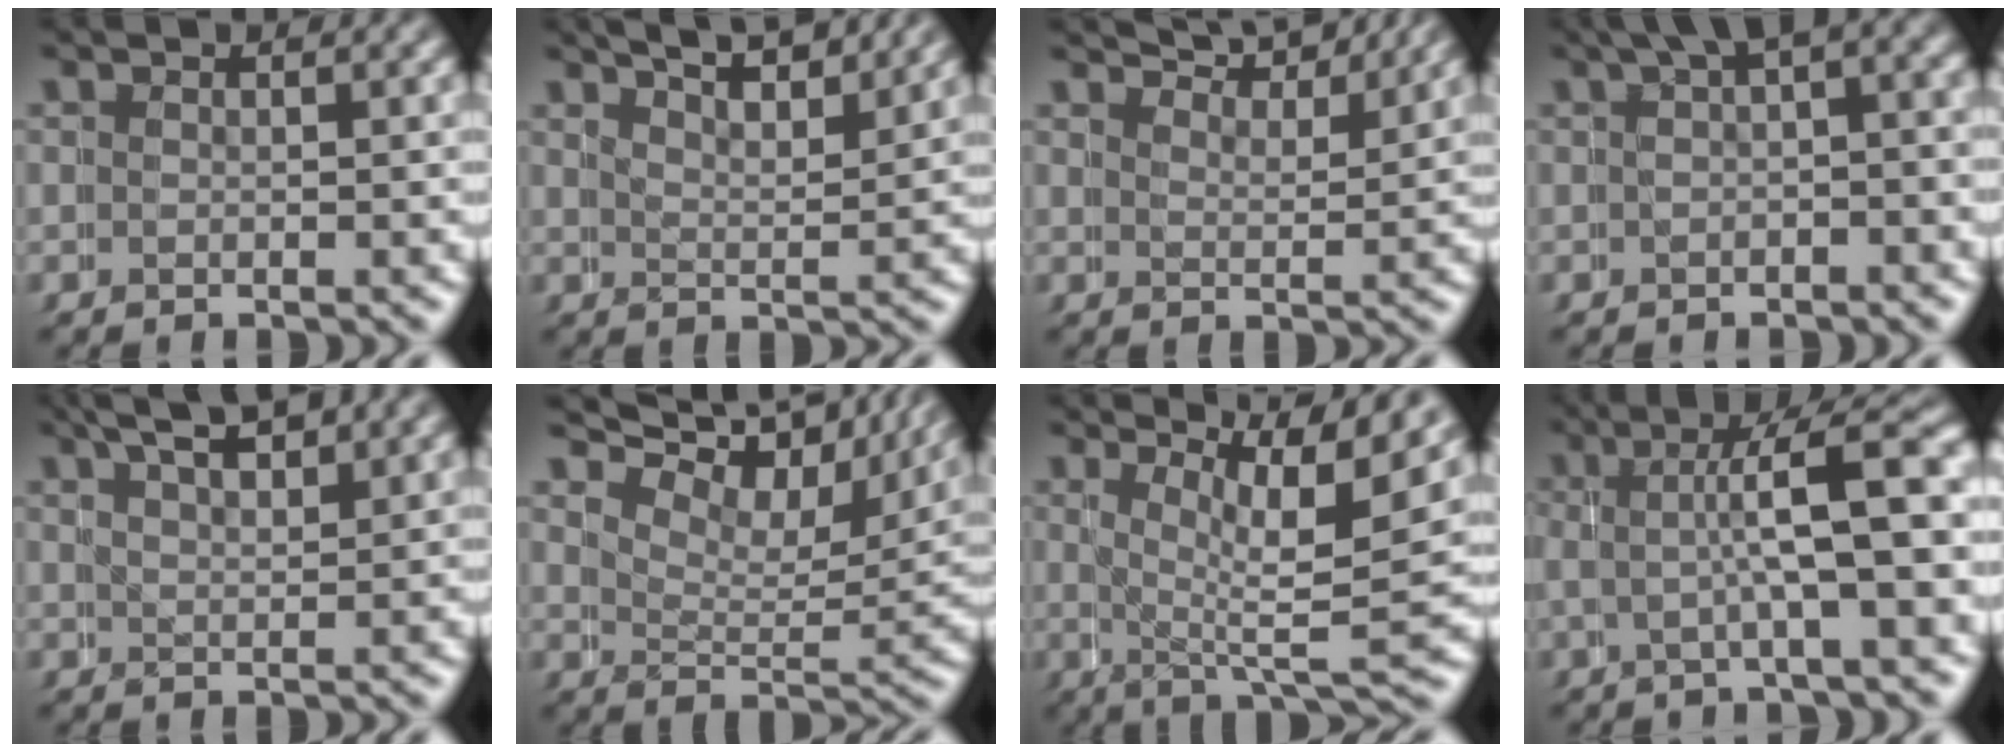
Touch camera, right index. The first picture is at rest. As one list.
[{"total": 6.4, "force": [5.5, 2.0, 2.6], "torque": [-0.042, 0.006, 0.077]}, {"total": 5.7, "force": [5.5, 0.6, 1.4], "torque": [-0.021, 0.005, 0.083]}, {"total": 3.5, "force": [1.3, 1.7, 2.8], "torque": [-0.034, 0.013, 0.009]}, {"total": 4.8, "force": [3.9, 1.6, 2.2], "torque": [-0.037, 0.006, 0.060]}, {"total": 10.6, "force": [8.4, 4.4, 4.8], "torque": [-0.077, 0.029, 0.109]}, {"total": 8.4, "force": [3.0, 2.7, 7.3], "torque": [-0.105, -0.012, 0.040]}, {"total": 7.2, "force": [0.9, 2.4, 6.7], "torque": [-0.094, 0.016, 0.011]}]